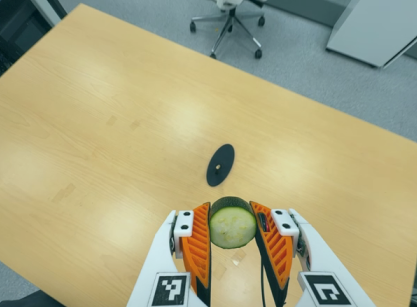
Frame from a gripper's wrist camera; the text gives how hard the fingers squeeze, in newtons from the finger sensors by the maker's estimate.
{"total": 10.6, "left": 9.8, "right": 11.5}